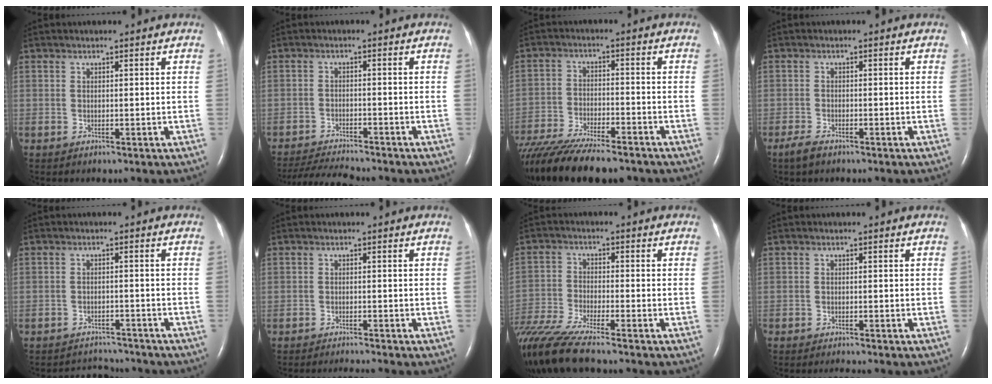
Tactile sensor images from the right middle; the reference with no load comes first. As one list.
[{"total": 6.9, "force": [-6.7, 0.2, 1.7], "torque": [-0.034, -0.014, -0.111]}, {"total": 18.3, "force": [-15.3, 3.6, 9.4], "torque": [-0.187, -0.034, -0.245]}, {"total": 2.4, "force": [-1.7, 0.8, 1.4], "torque": [-0.040, -0.005, -0.031]}, {"total": 4.9, "force": [-4.7, 0.7, -0.8], "torque": [0.004, 0.007, -0.070]}, {"total": 3.2, "force": [-2.9, -1.2, 0.6], "torque": [-0.009, -0.012, -0.045]}, {"total": 11.3, "force": [-9.5, 0.0, 6.0], "torque": [-0.122, -0.033, -0.173]}, {"total": 1.5, "force": [-1.4, -0.5, 0.3], "torque": [-0.011, -0.006, -0.023]}]